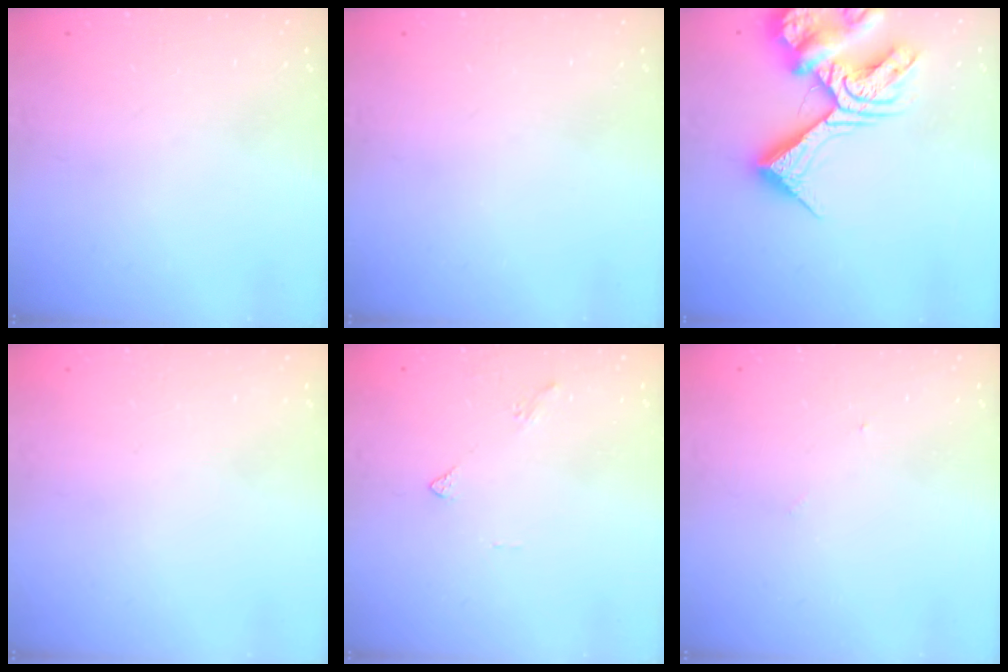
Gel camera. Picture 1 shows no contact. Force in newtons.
{"total": 0.0}
{"total": 18.5, "press": 18.4, "slide": 2.1}
{"total": 1.9, "press": 1.9, "slide": 0.1}
{"total": 2.0, "press": 1.9, "slide": 0.6}
{"total": 2.8, "press": 2.8, "slide": 0.3}